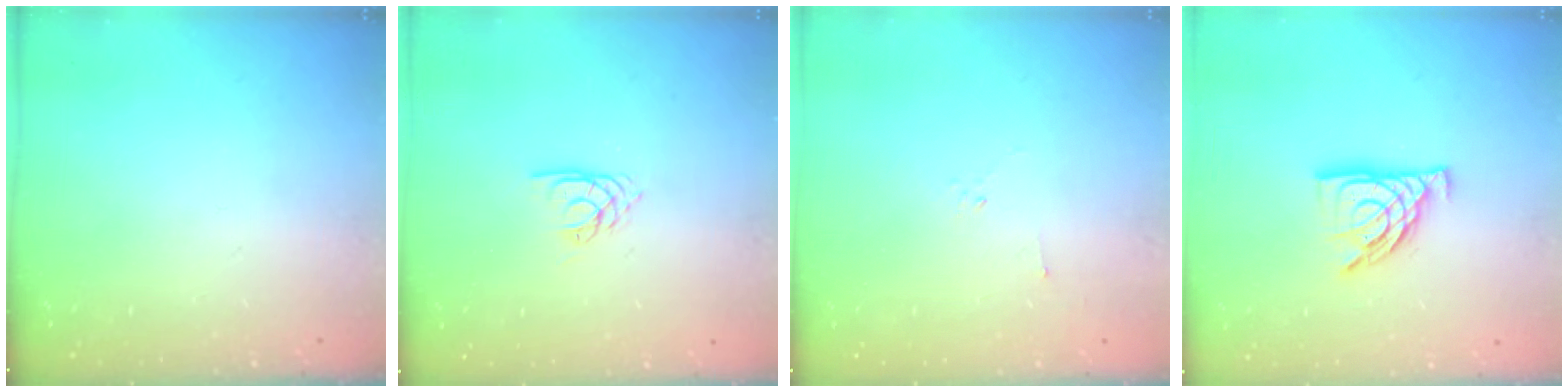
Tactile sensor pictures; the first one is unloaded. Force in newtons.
{"total": 2.7, "press": 2.7, "slide": 0.1}
{"total": 2.2, "press": 2.1, "slide": 0.7}
{"total": 12.2, "press": 12.1, "slide": 1.2}